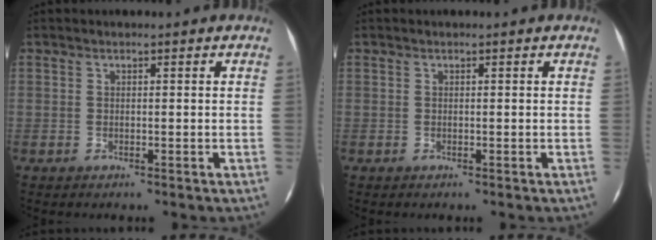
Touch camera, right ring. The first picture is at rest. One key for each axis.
{"total": 0.0}